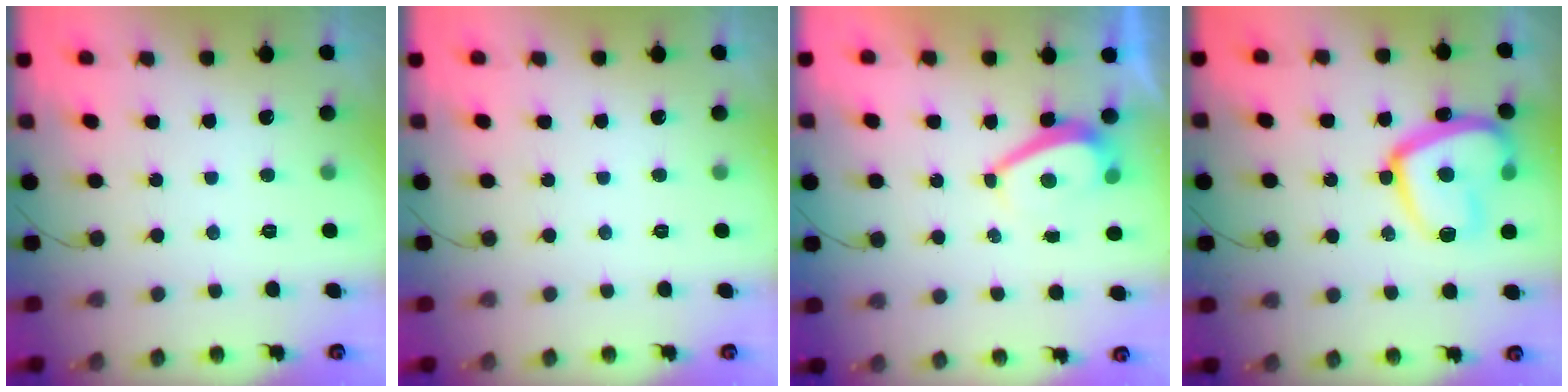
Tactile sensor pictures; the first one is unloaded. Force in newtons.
{"total": 0.0}
{"total": 3.0, "press": 2.9, "slide": 0.6}
{"total": 19.4, "press": 19.3, "slide": 1.7}